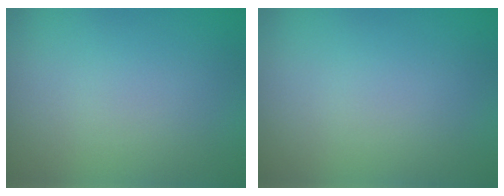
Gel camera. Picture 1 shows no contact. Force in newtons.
{"total": 0.0}